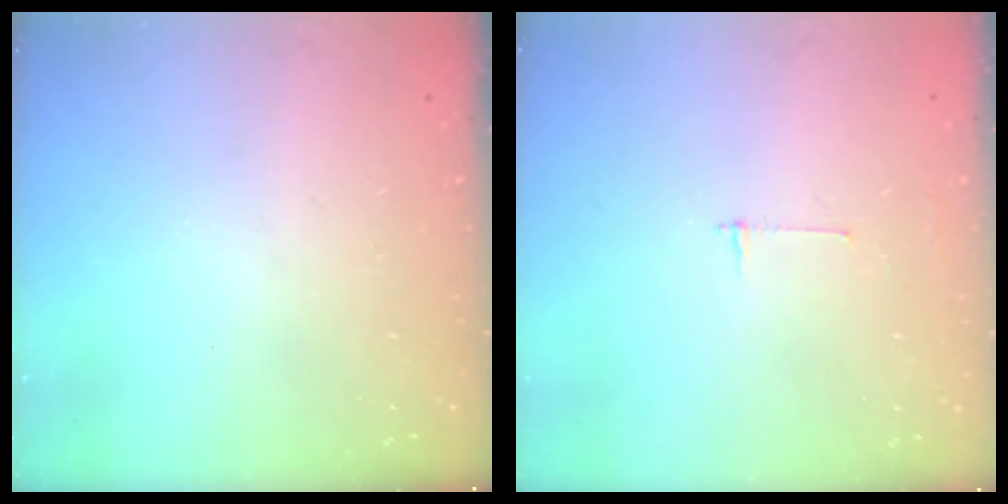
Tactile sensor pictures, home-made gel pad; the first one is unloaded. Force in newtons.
{"total": 2.7, "press": 2.7, "slide": 0.3}